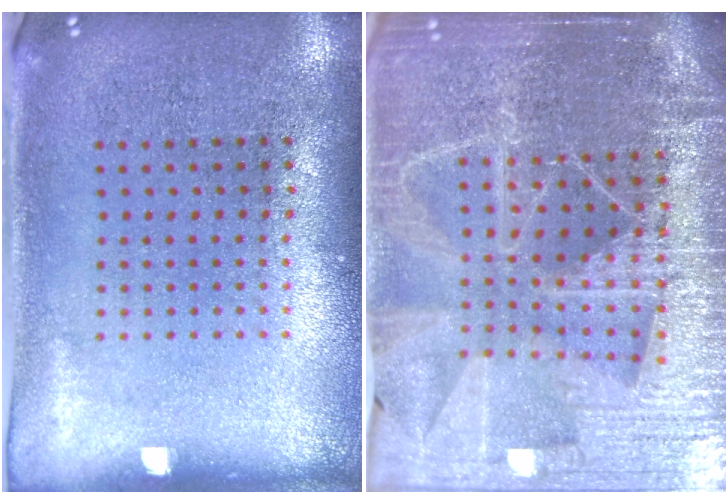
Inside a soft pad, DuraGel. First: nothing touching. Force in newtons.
{"total": 5.5, "press": 4.9, "slide": 2.5}